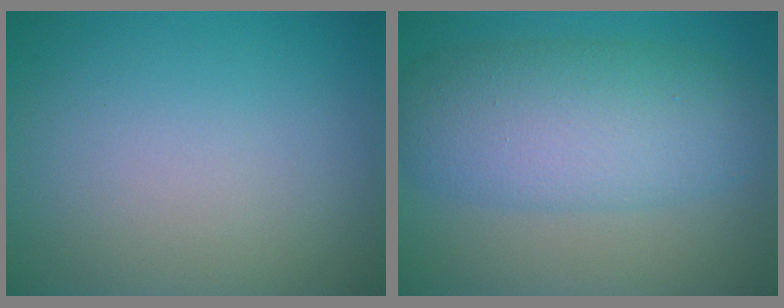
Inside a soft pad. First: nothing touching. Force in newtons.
{"total": 7.4, "press": 7.4, "slide": 0.2}